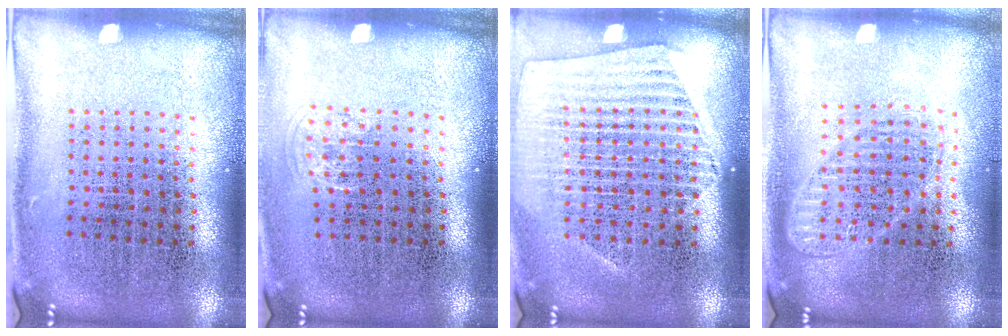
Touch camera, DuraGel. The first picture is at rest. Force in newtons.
{"total": 0.7, "press": 0.5, "slide": 0.4}
{"total": 1.5, "press": 1.4, "slide": 0.5}
{"total": 1.5, "press": 1.3, "slide": 0.7}